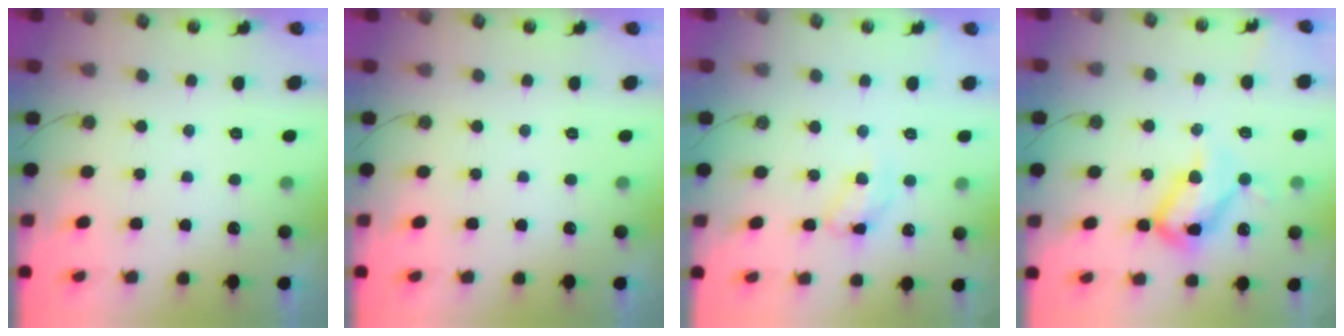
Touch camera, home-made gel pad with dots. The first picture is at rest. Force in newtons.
{"total": 0.0}
{"total": 10.9, "press": 10.9, "slide": 0.9}
{"total": 14.1, "press": 14.0, "slide": 1.3}